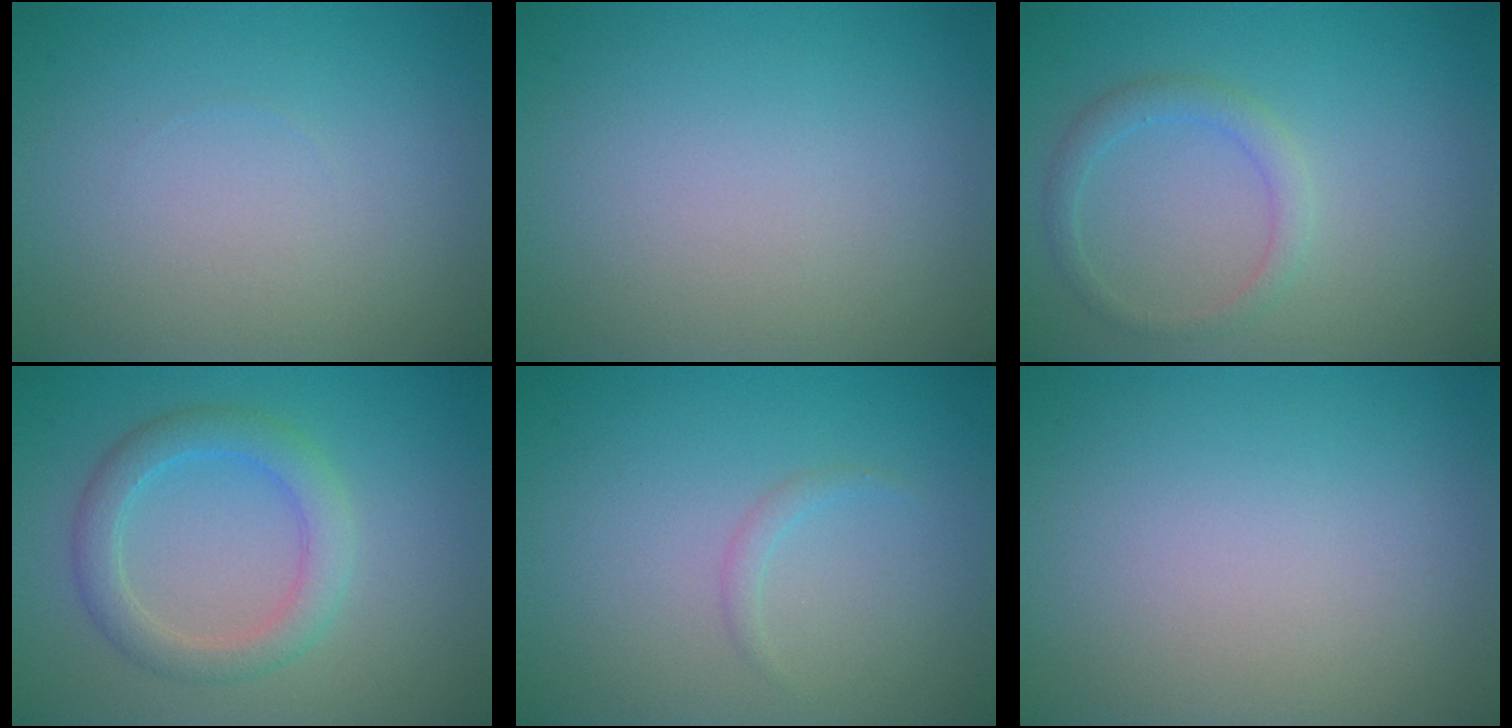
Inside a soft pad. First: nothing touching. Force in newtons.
{"total": 0.0}
{"total": 1.9, "press": 1.9, "slide": 0.1}
{"total": 3.4, "press": 3.4, "slide": 0.0}
{"total": 0.7, "press": 0.7, "slide": 0.0}
{"total": 0.0}